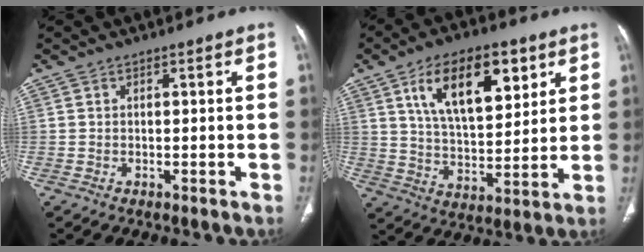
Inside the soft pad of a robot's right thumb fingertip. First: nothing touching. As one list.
[{"total": 17.2, "force": [7.7, 8.4, 12.8], "torque": [-0.168, -0.030, 0.137]}]